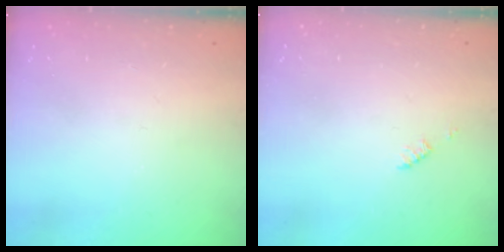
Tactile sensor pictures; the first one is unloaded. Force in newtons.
{"total": 1.2, "press": 1.2, "slide": 0.2}